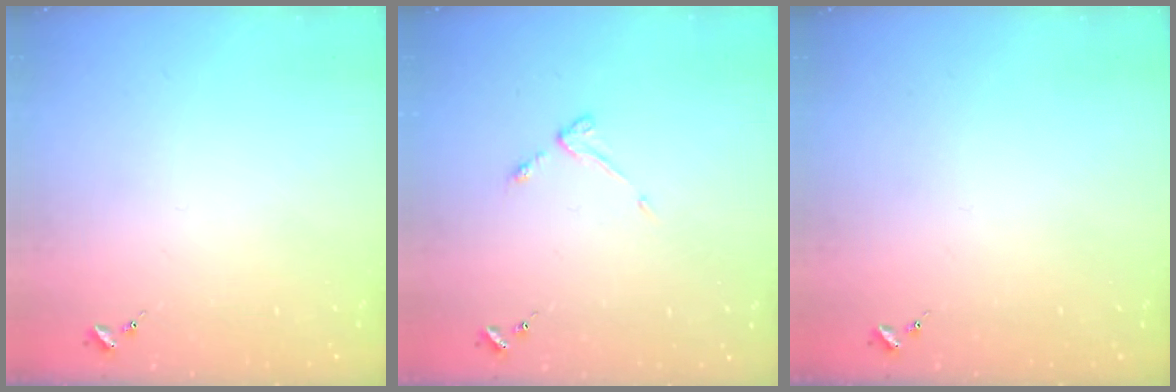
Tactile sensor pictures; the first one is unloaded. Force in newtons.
{"total": 4.7, "press": 4.7, "slide": 0.7}
{"total": 0.0}